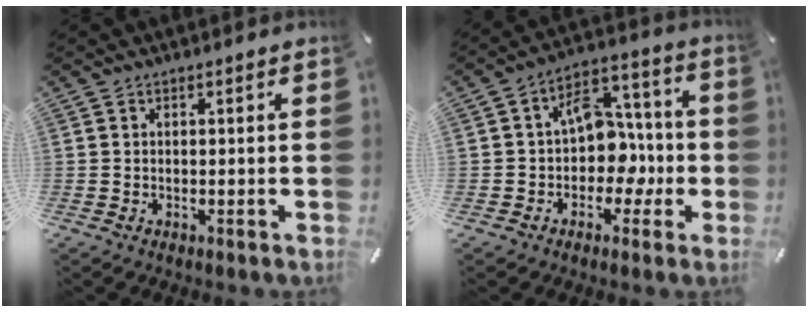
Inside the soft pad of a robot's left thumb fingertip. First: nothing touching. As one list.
[{"total": 12.0, "force": [-0.1, 10.0, 6.7], "torque": [-0.090, 0.005, 0.008]}]